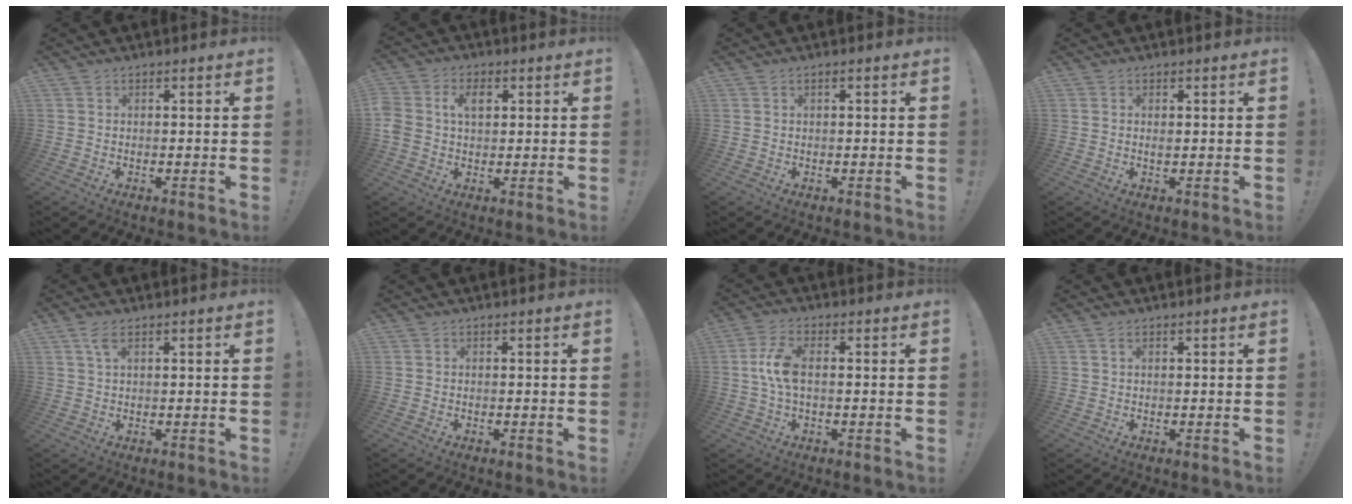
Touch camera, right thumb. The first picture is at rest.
{"total": 6.9, "force": [1.4, 4.9, 4.5], "torque": [-0.078, 0.005, 0.022]}
{"total": 0.6, "force": [0.0, 0.0, 0.6], "torque": [-0.019, 0.003, 0.001]}
{"total": 0.9, "force": [0.2, 0.4, 0.7], "torque": [-0.006, -0.001, 0.002]}
{"total": 3.2, "force": [1.5, 1.0, 2.7], "torque": [-0.056, -0.001, 0.025]}
{"total": 0.0}
{"total": 7.9, "force": [0.0, 3.3, 7.2], "torque": [-0.155, 0.000, 0.000]}
{"total": 1.2, "force": [0.5, 0.2, 1.0], "torque": [-0.027, 0.004, 0.009]}